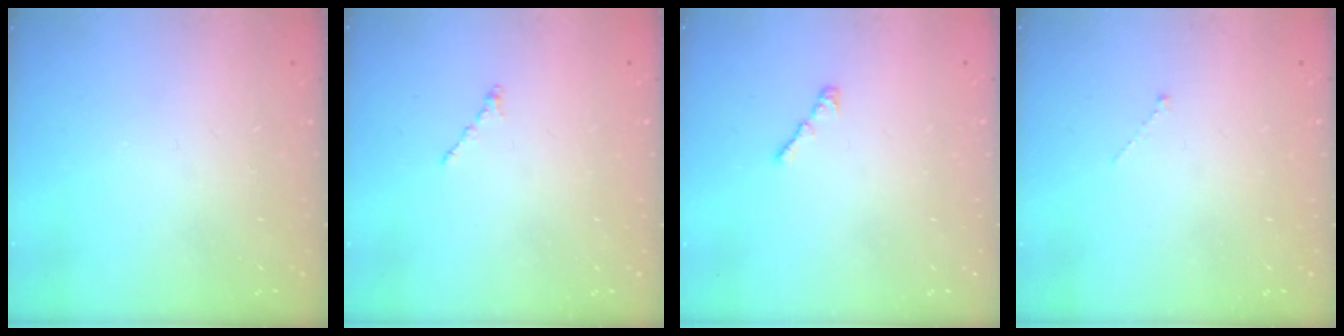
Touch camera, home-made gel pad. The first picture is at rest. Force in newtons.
{"total": 0.0}
{"total": 2.2, "press": 2.1, "slide": 0.6}
{"total": 0.0}